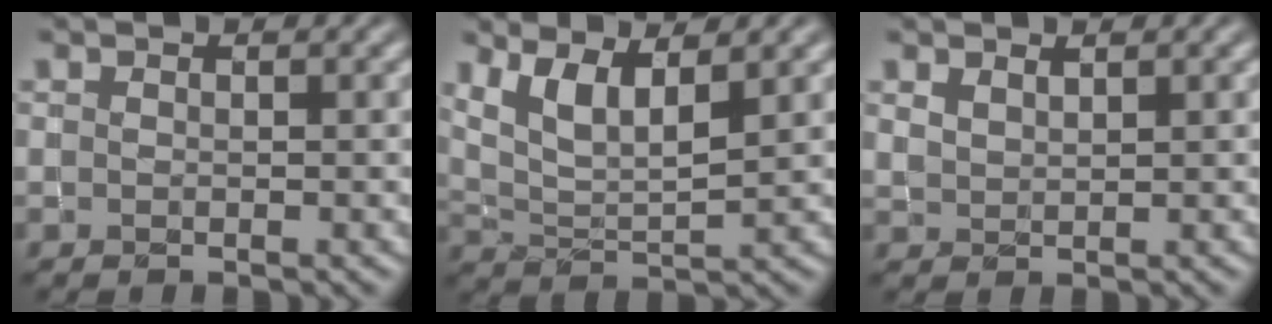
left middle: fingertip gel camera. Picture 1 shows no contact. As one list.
[{"total": 5.1, "force": [3.1, 1.8, 3.5], "torque": [-0.071, 0.005, 0.059]}, {"total": 1.2, "force": [1.1, 0.3, 0.0], "torque": [-0.005, 0.001, 0.026]}]